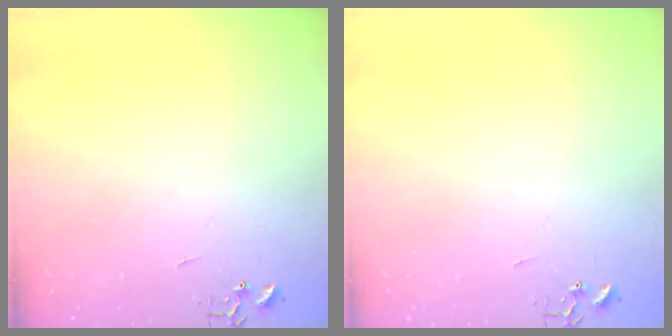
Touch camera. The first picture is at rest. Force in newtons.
{"total": 0.0}